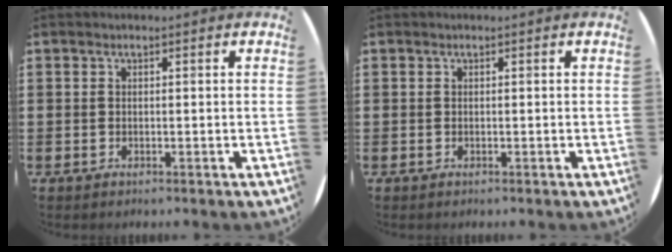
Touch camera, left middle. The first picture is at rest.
{"total": 0.0}